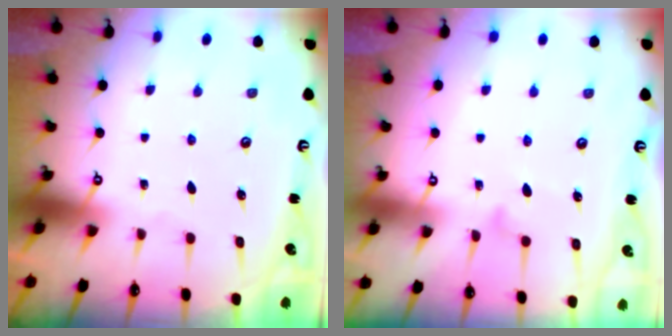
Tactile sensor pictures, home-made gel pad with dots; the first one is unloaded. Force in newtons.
{"total": 7.9, "press": 7.9, "slide": 0.4}